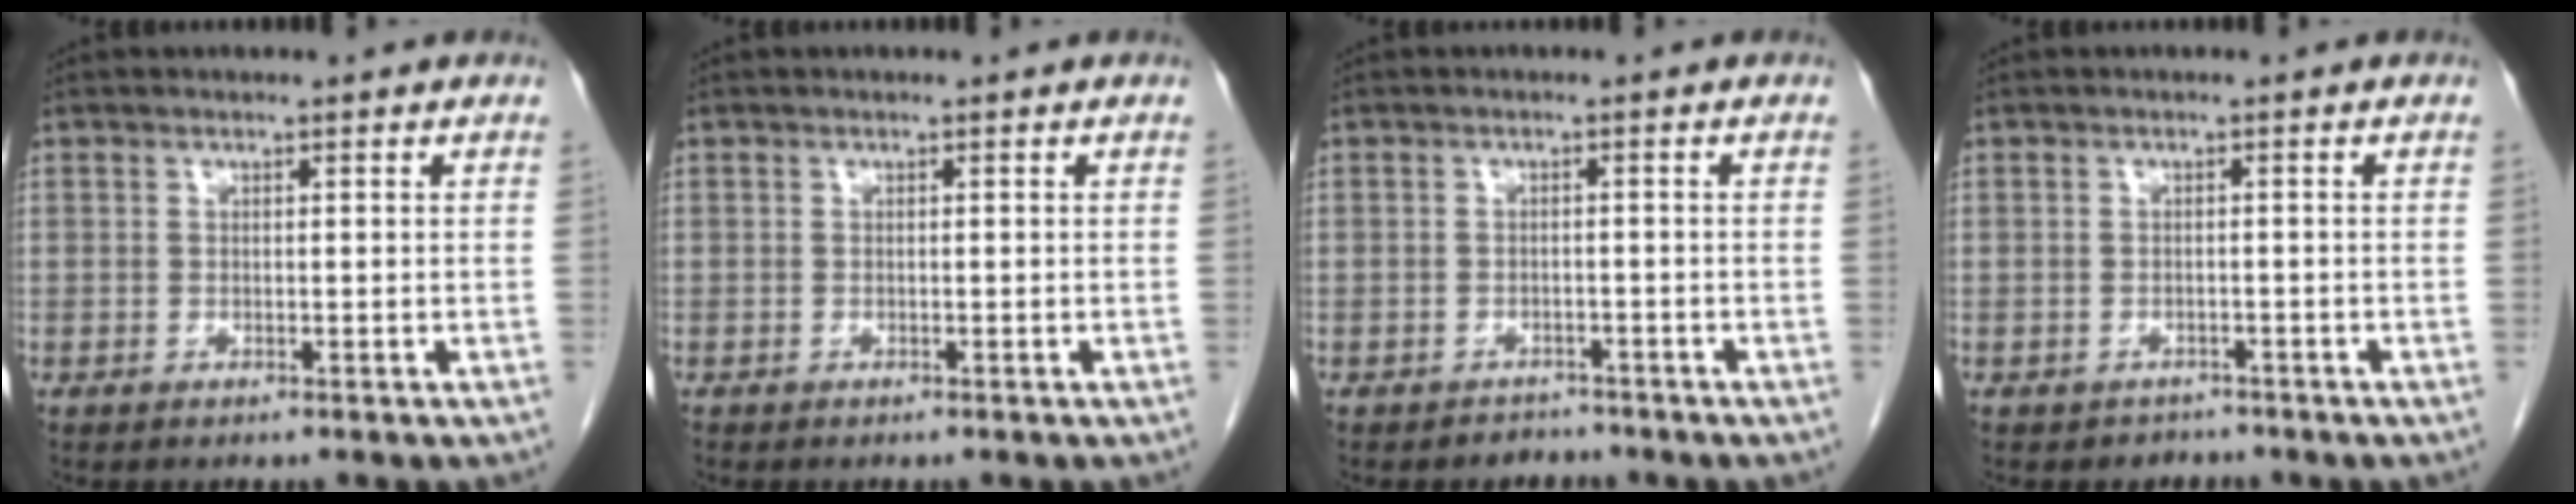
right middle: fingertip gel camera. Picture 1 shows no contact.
{"total": 0.0}
{"total": 2.1, "force": [-1.8, 1.1, -0.3], "torque": [-0.003, 0.004, -0.027]}
{"total": 1.8, "force": [-1.4, 1.1, -0.3], "torque": [-0.004, 0.004, -0.023]}